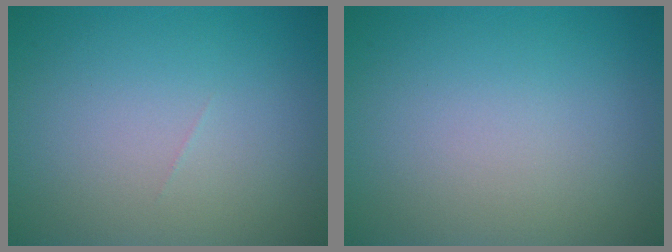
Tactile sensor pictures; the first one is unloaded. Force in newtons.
{"total": 0.0}